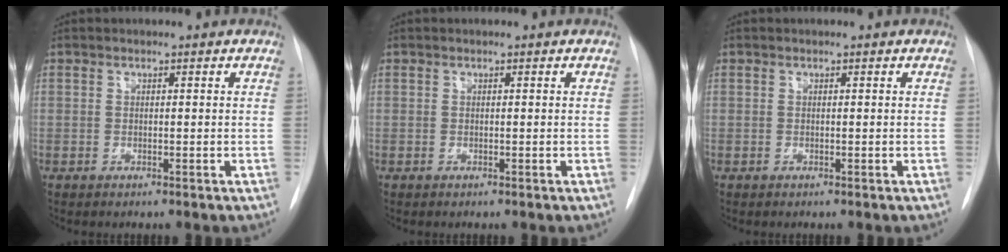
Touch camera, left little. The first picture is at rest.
{"total": 0.0}
{"total": 0.0}